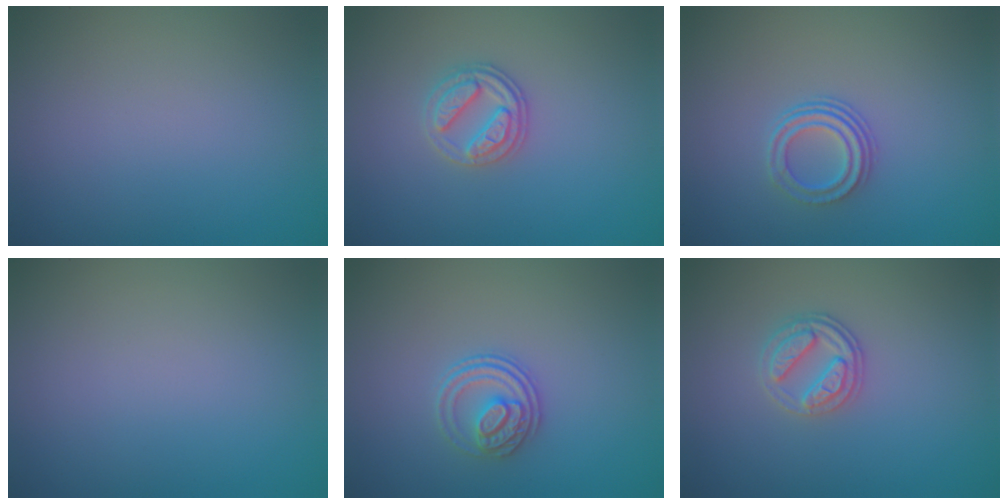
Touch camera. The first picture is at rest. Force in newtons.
{"total": 2.6, "press": 2.6, "slide": 0.6}
{"total": 2.9, "press": 2.2, "slide": 1.9}
{"total": 0.0}
{"total": 2.8, "press": 2.6, "slide": 1.2}
{"total": 2.6, "press": 2.5, "slide": 0.8}